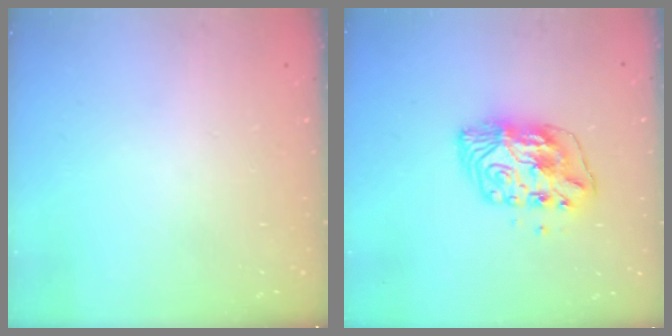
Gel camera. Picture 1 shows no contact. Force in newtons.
{"total": 10.4, "press": 10.4, "slide": 1.1}